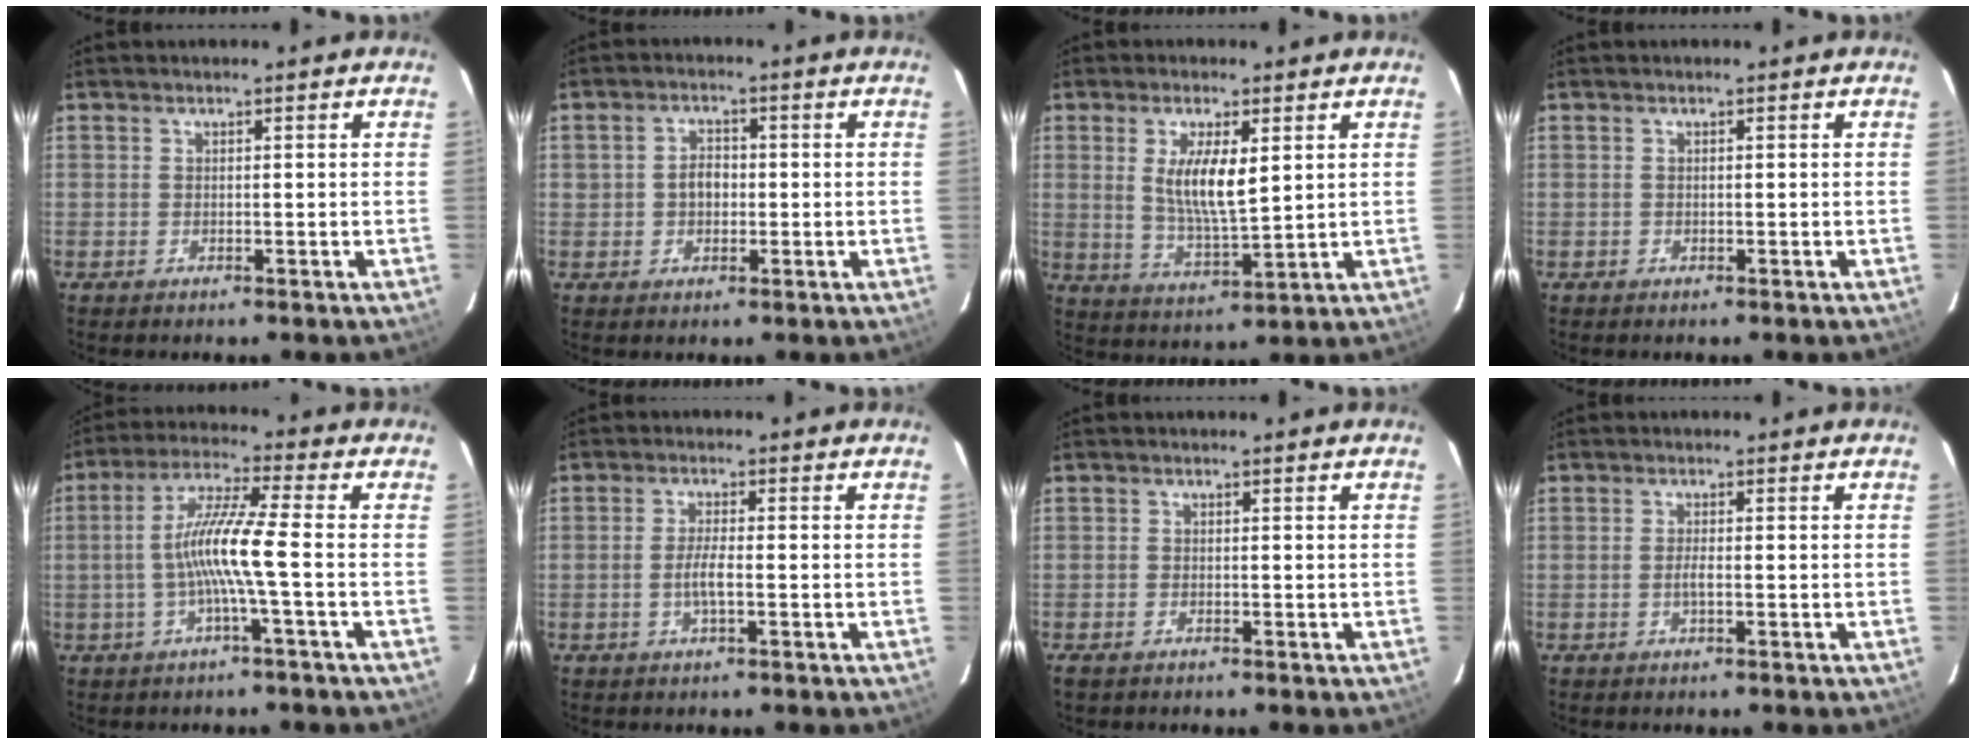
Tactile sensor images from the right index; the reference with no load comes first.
{"total": 3.5, "force": [-0.3, 2.9, 2.0], "torque": [-0.037, 0.009, -0.003]}
{"total": 8.6, "force": [2.3, 2.6, 7.9], "torque": [-0.148, -0.008, 0.049]}
{"total": 0.0}
{"total": 9.2, "force": [-2.0, -0.9, 9.0], "torque": [-0.182, 0.007, -0.036]}
{"total": 3.1, "force": [-1.0, 0.3, 2.9], "torque": [-0.059, -0.002, -0.018]}
{"total": 1.2, "force": [-0.9, 0.6, 0.5], "torque": [-0.014, -0.004, -0.020]}
{"total": 1.3, "force": [-0.4, 0.1, 1.2], "torque": [-0.026, -0.001, -0.009]}